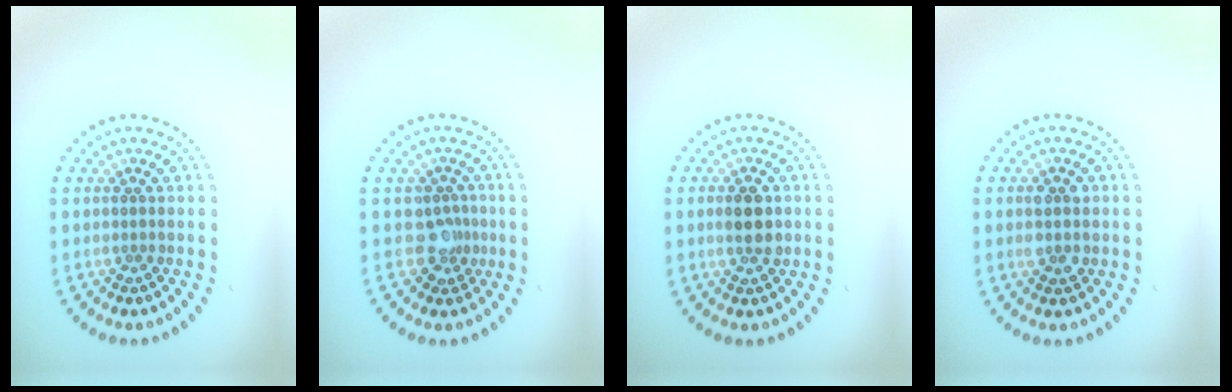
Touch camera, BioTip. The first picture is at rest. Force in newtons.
{"total": 2.0, "press": 1.5, "slide": 1.3}
{"total": 2.9, "press": 2.9, "slide": 0.2}
{"total": 2.6, "press": 2.6, "slide": 0.3}